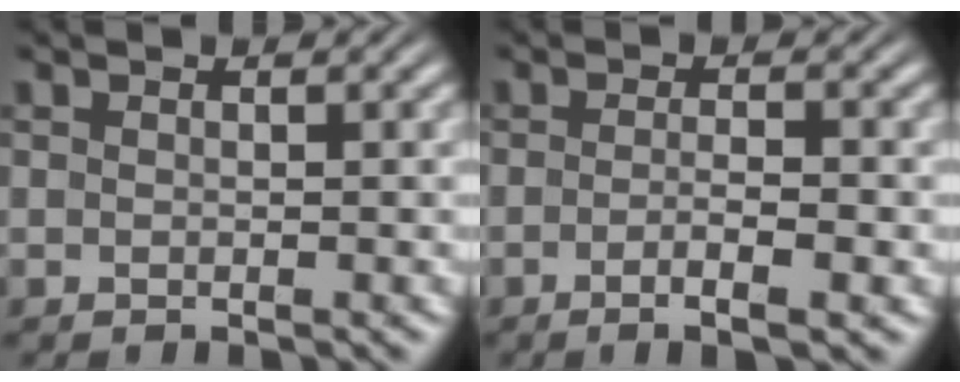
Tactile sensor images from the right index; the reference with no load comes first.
{"total": 3.0, "force": [-1.7, 0.1, 2.4], "torque": [-0.046, -0.010, -0.030]}